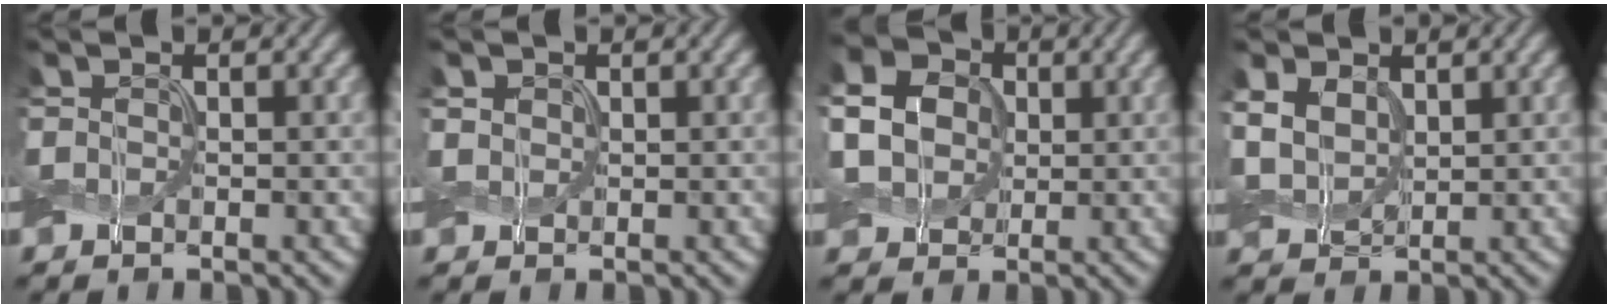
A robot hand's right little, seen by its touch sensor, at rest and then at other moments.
{"total": 0.8, "force": [0.4, 0.7, 0.2], "torque": [-0.008, 0.001, 0.008]}
{"total": 5.3, "force": [0.7, 4.4, 2.9], "torque": [-0.089, 0.013, 0.001]}
{"total": 4.1, "force": [1.5, 2.8, 2.5], "torque": [-0.069, 0.003, 0.024]}